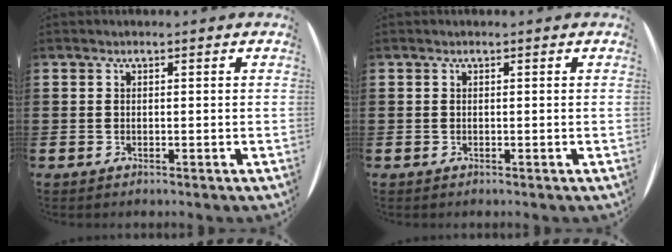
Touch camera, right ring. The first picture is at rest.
{"total": 0.0}